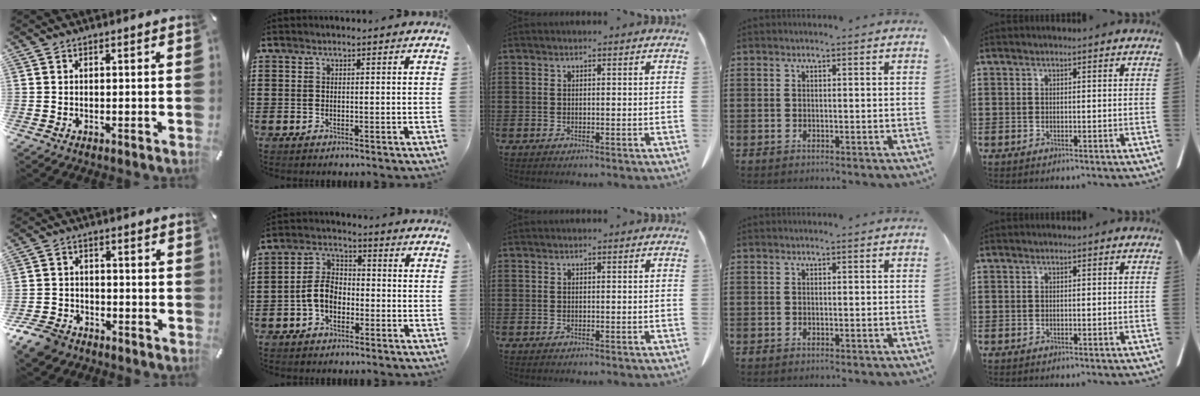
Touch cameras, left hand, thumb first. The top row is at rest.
{"thumb": {"total": 6.8, "force": [-5.3, 3.9, 2.0], "torque": [-0.045, 0.028, -0.103]}, "index": {"total": 5.7, "force": [-2.0, 3.8, 3.8], "torque": [-0.090, 0.009, -0.044]}}